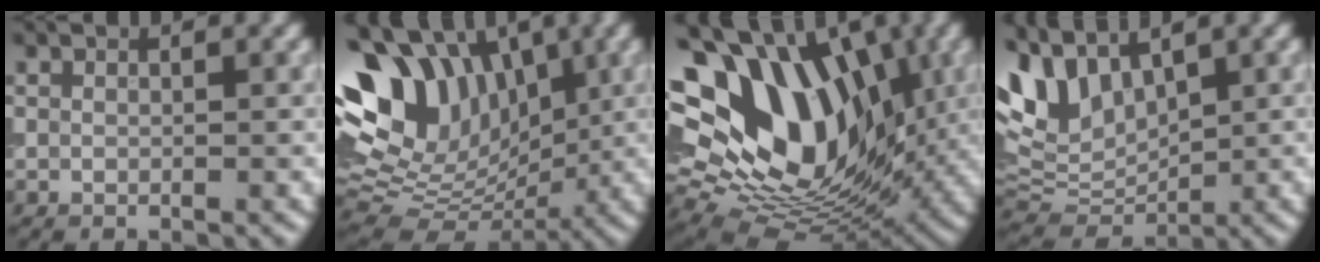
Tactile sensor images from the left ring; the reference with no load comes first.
{"total": 12.7, "force": [4.1, 8.9, 8.1], "torque": [-0.150, 0.021, 0.072]}
{"total": 18.5, "force": [4.0, 13.0, 12.5], "torque": [-0.216, 0.006, 0.087]}
{"total": 6.4, "force": [3.4, 3.7, 4.0], "torque": [-0.091, -0.001, 0.065]}